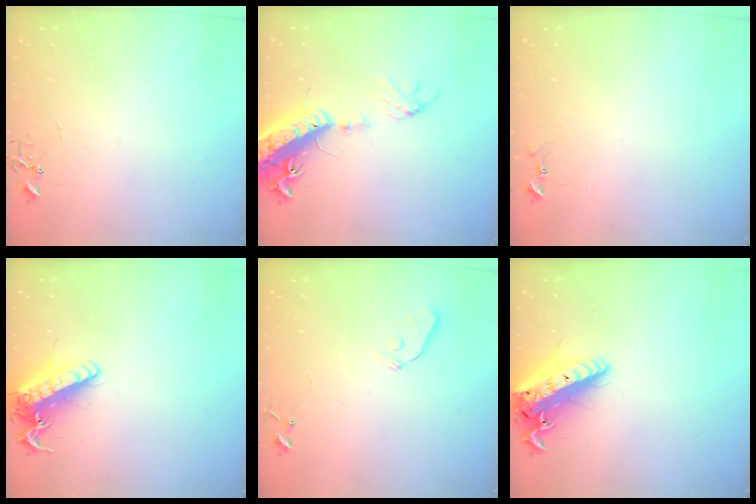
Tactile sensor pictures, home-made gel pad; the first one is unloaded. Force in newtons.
{"total": 17.9, "press": 17.4, "slide": 3.9}
{"total": 6.0, "press": 5.9, "slide": 0.6}
{"total": 16.5, "press": 16.3, "slide": 2.7}
{"total": 3.7, "press": 3.6, "slide": 0.7}
{"total": 19.8, "press": 19.4, "slide": 4.0}